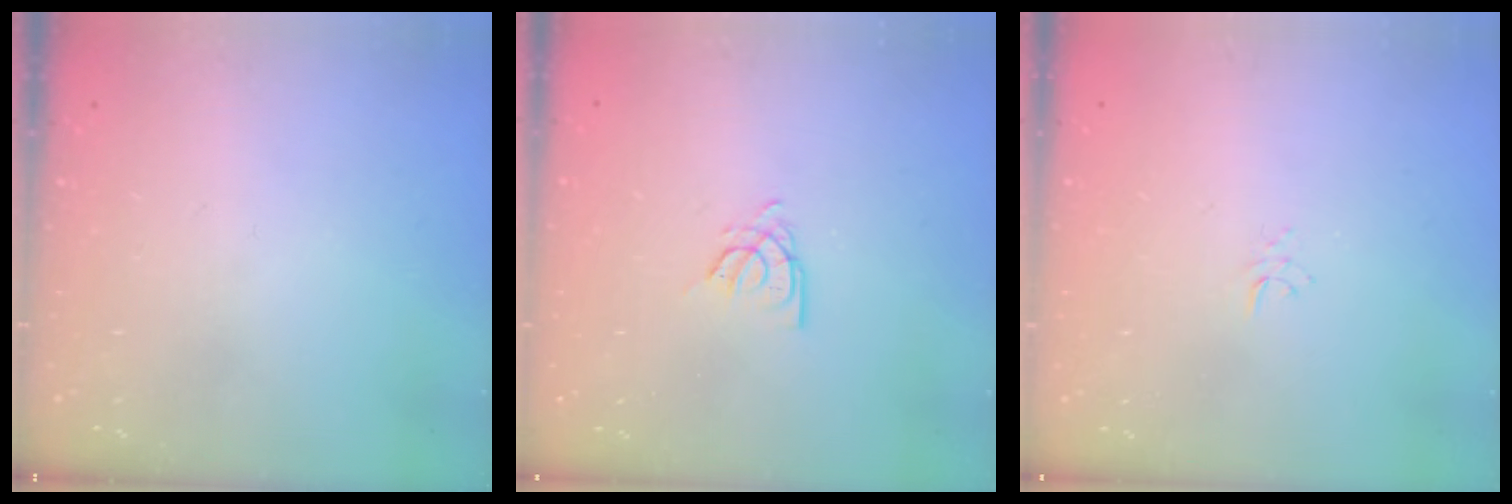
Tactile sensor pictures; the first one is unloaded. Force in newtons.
{"total": 4.0, "press": 4.0, "slide": 0.1}
{"total": 2.9, "press": 2.9, "slide": 0.3}